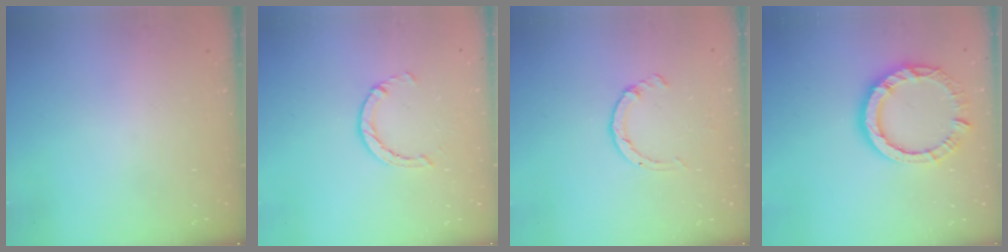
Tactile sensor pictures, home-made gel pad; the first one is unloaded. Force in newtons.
{"total": 2.4, "press": 2.4, "slide": 0.4}
{"total": 2.6, "press": 2.6, "slide": 0.4}
{"total": 11.7, "press": 11.6, "slide": 1.4}